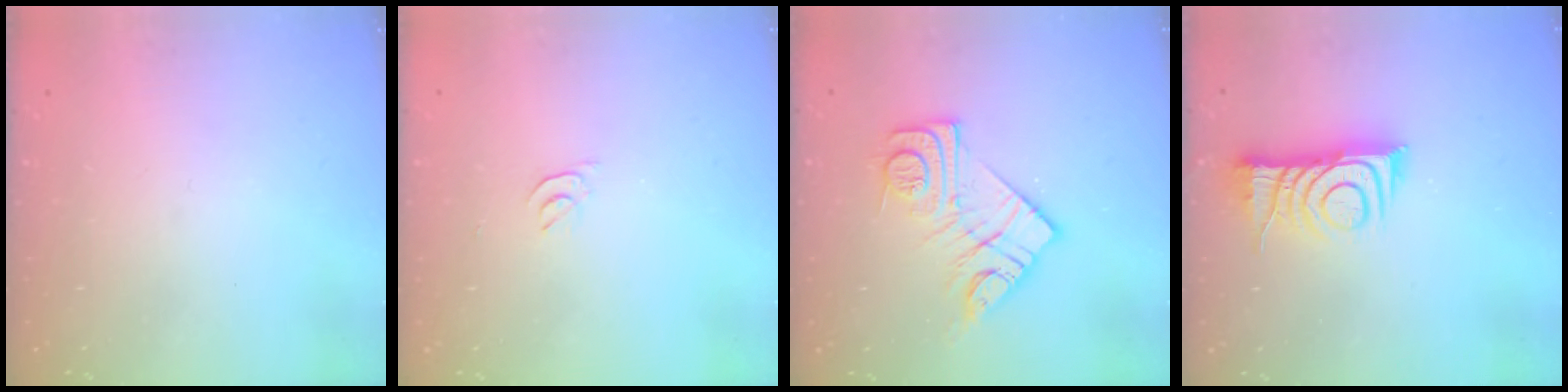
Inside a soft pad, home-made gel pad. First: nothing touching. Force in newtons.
{"total": 3.3, "press": 3.2, "slide": 0.5}
{"total": 13.6, "press": 13.6, "slide": 0.9}
{"total": 10.0, "press": 10.0, "slide": 0.3}